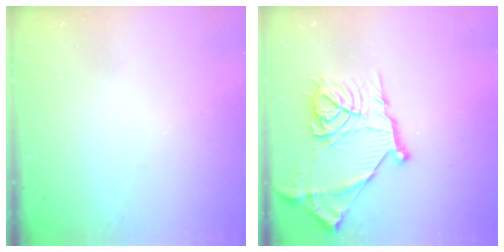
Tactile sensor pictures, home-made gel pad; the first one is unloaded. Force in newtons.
{"total": 18.7, "press": 18.6, "slide": 1.4}